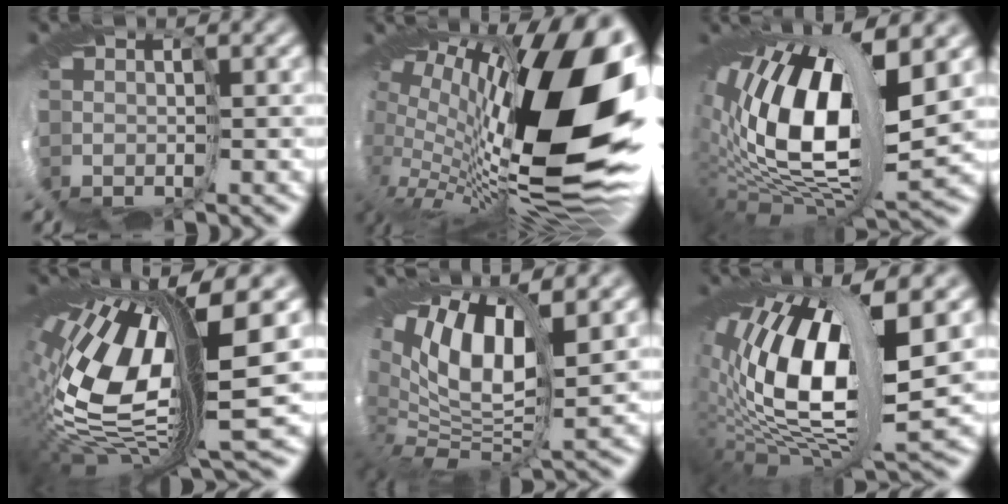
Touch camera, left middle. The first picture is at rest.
{"total": 19.0, "force": [2.1, 6.8, 17.7], "torque": [-0.284, 0.018, 0.019]}
{"total": 16.9, "force": [2.1, 7.8, 14.8], "torque": [-0.269, -0.003, 0.057]}
{"total": 14.4, "force": [1.0, 5.1, 13.5], "torque": [-0.283, 0.013, 0.023]}
{"total": 11.8, "force": [4.6, 5.0, 9.7], "torque": [-0.173, 0.022, 0.089]}
{"total": 15.8, "force": [1.1, 6.9, 14.2], "torque": [-0.276, 0.007, 0.033]}